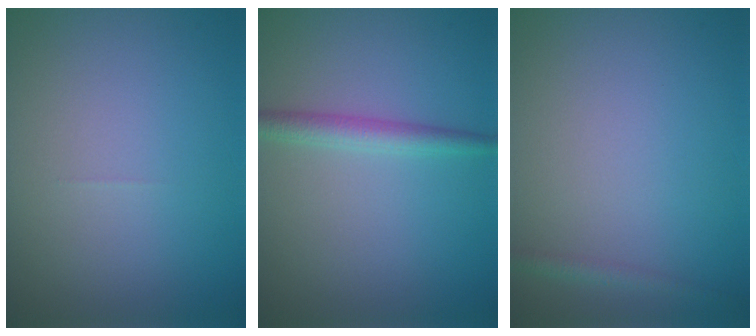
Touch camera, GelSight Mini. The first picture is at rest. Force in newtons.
{"total": 2.2, "press": 2.2, "slide": 0.0}
{"total": 1.1, "press": 1.1, "slide": 0.1}